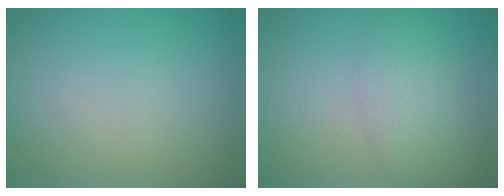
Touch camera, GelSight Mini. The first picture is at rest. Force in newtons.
{"total": 3.0, "press": 3.0, "slide": 0.2}